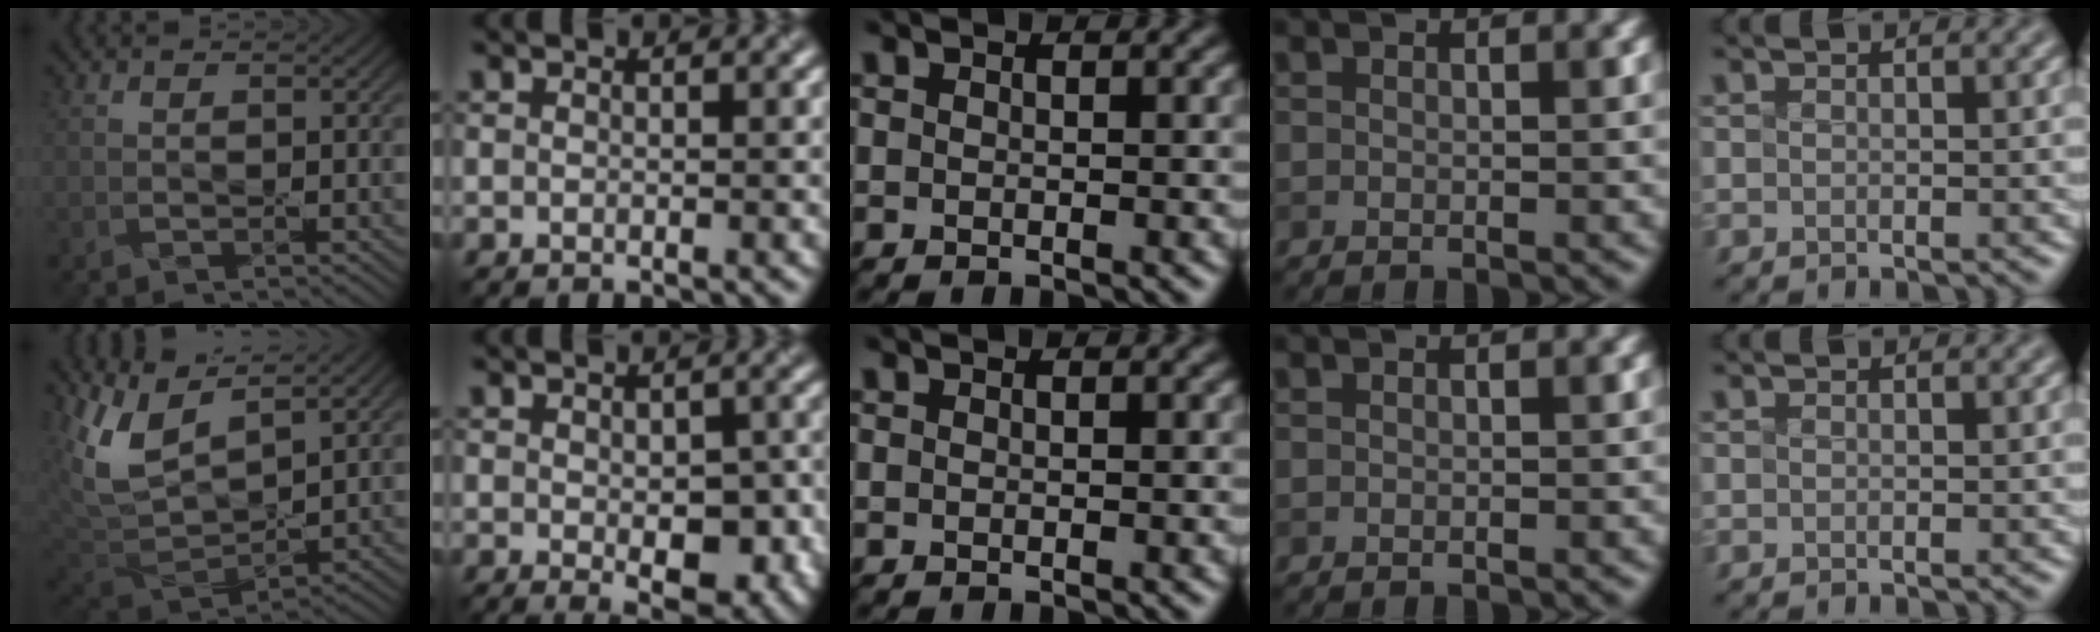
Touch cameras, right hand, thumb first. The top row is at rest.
{"thumb": {"total": 10.5, "force": [6.1, 4.3, 7.4], "torque": [-0.187, 0.004, 0.124]}, "index": {"total": 6.0, "force": [-1.2, 3.0, 5.1], "torque": [-0.070, -0.015, -0.008]}}